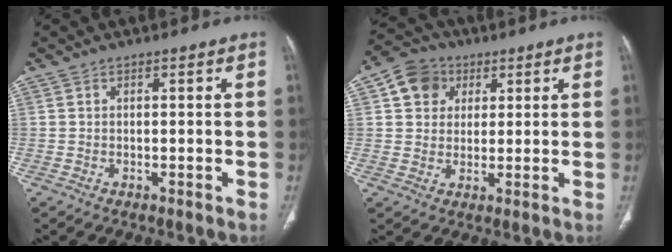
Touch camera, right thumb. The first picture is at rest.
{"total": 7.9, "force": [2.8, 6.9, 2.8], "torque": [-0.023, -0.002, 0.044]}